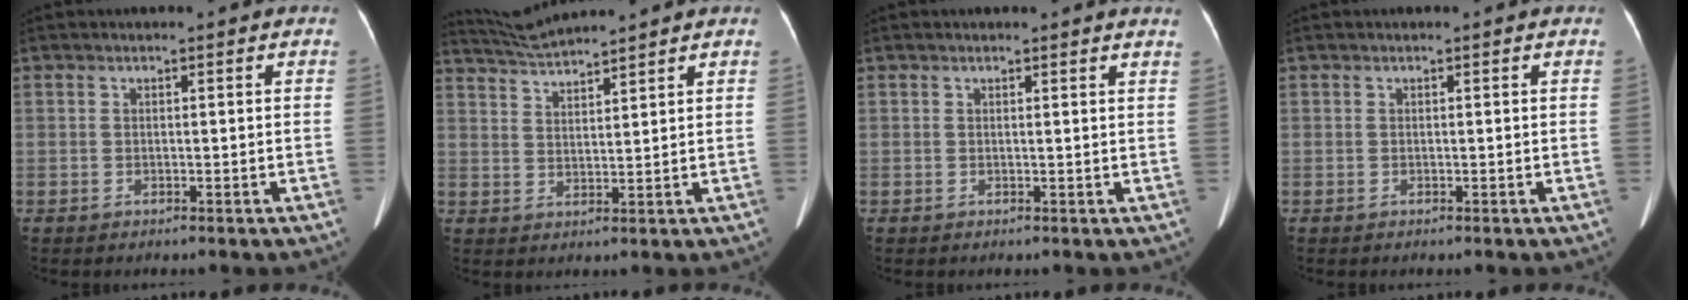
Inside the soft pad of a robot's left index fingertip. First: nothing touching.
{"total": 6.4, "force": [6.1, -1.0, 1.6], "torque": [-0.041, 0.013, 0.120]}
{"total": 2.5, "force": [2.5, -0.3, 0.6], "torque": [-0.009, -0.014, 0.015]}
{"total": 0.0}